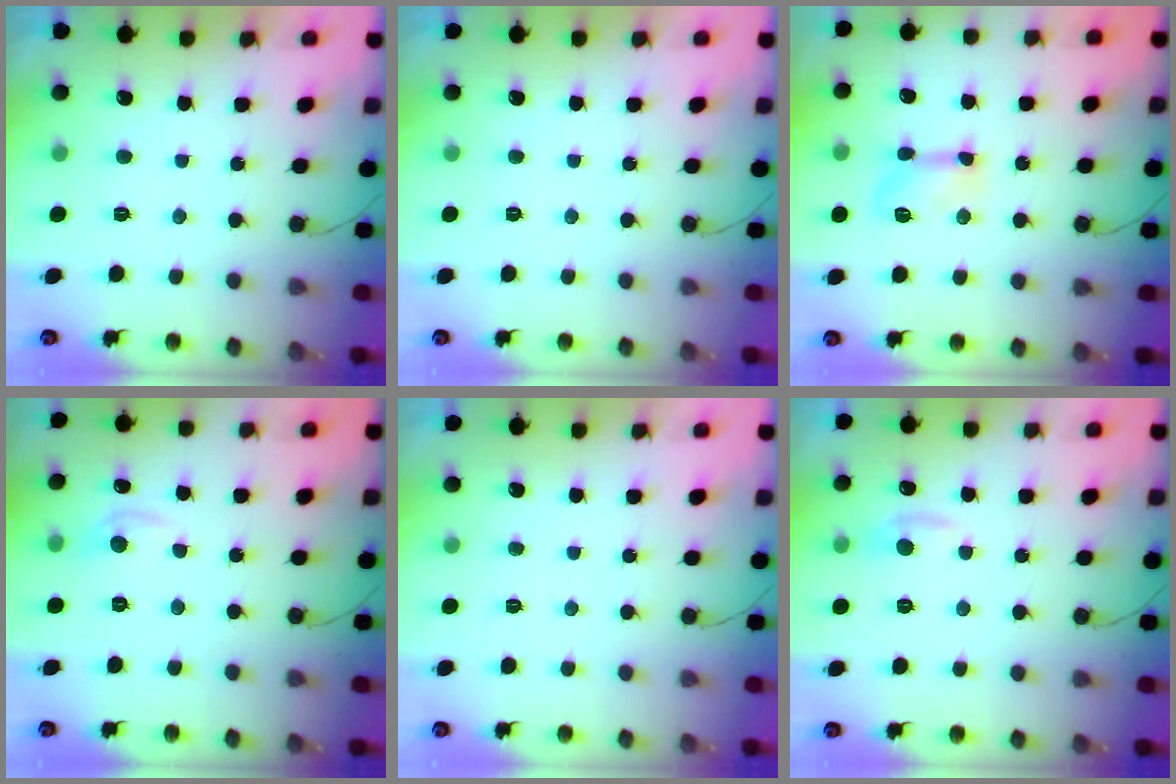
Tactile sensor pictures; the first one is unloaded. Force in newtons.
{"total": 0.0}
{"total": 6.0, "press": 5.9, "slide": 0.9}
{"total": 5.5, "press": 5.5, "slide": 0.8}
{"total": 0.0}
{"total": 4.9, "press": 4.8, "slide": 0.7}